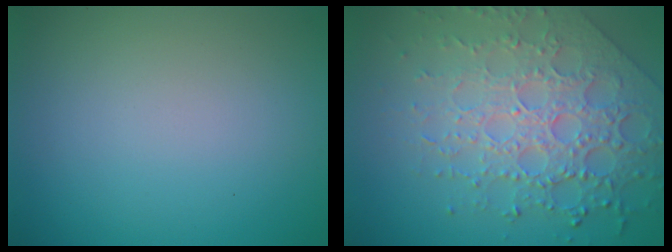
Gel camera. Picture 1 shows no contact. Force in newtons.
{"total": 7.8, "press": 5.6, "slide": 5.5}